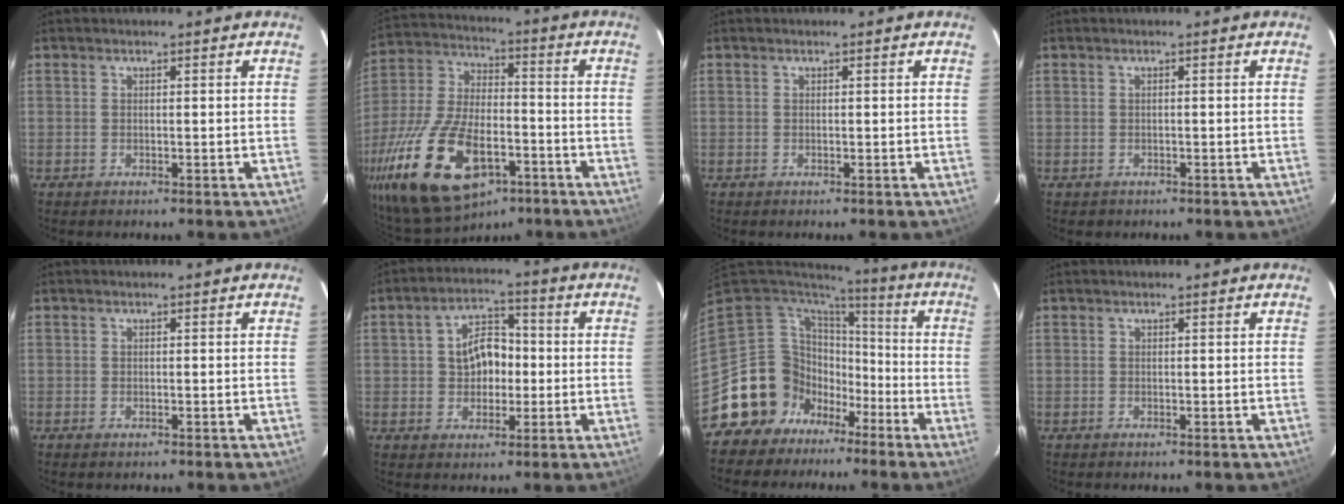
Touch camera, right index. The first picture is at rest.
{"total": 24.3, "force": [-12.1, 12.6, 16.9], "torque": [-0.366, -0.027, -0.200]}
{"total": 0.0}
{"total": 0.7, "force": [-0.4, 0.6, 0.1], "torque": [-0.002, 0.003, -0.001]}
{"total": 0.6, "force": [-0.5, 0.3, 0.3], "torque": [-0.007, -0.001, -0.009]}
{"total": 7.6, "force": [-0.2, 5.7, 5.1], "torque": [-0.090, 0.025, 0.005]}
{"total": 14.1, "force": [-7.4, 11.8, 2.0], "torque": [-0.059, 0.049, -0.128]}
{"total": 0.0}